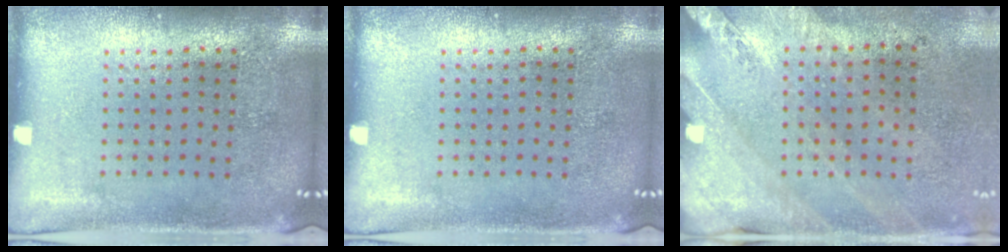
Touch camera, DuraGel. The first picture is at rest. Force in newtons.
{"total": 0.0}
{"total": 2.4, "press": 2.1, "slide": 1.3}